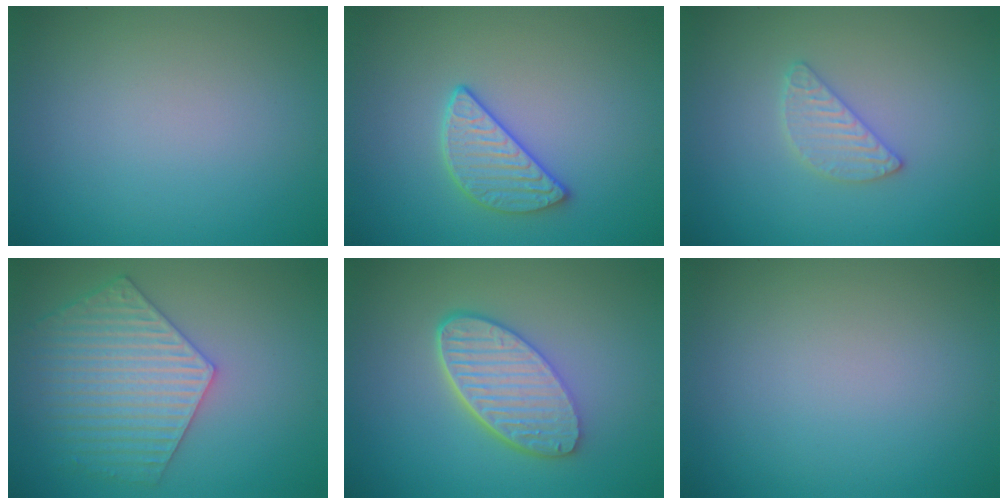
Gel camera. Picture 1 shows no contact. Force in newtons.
{"total": 2.9, "press": 2.6, "slide": 1.1}
{"total": 2.0, "press": 2.0, "slide": 0.2}
{"total": 5.6, "press": 5.0, "slide": 2.6}
{"total": 6.0, "press": 4.5, "slide": 3.9}
{"total": 0.0}